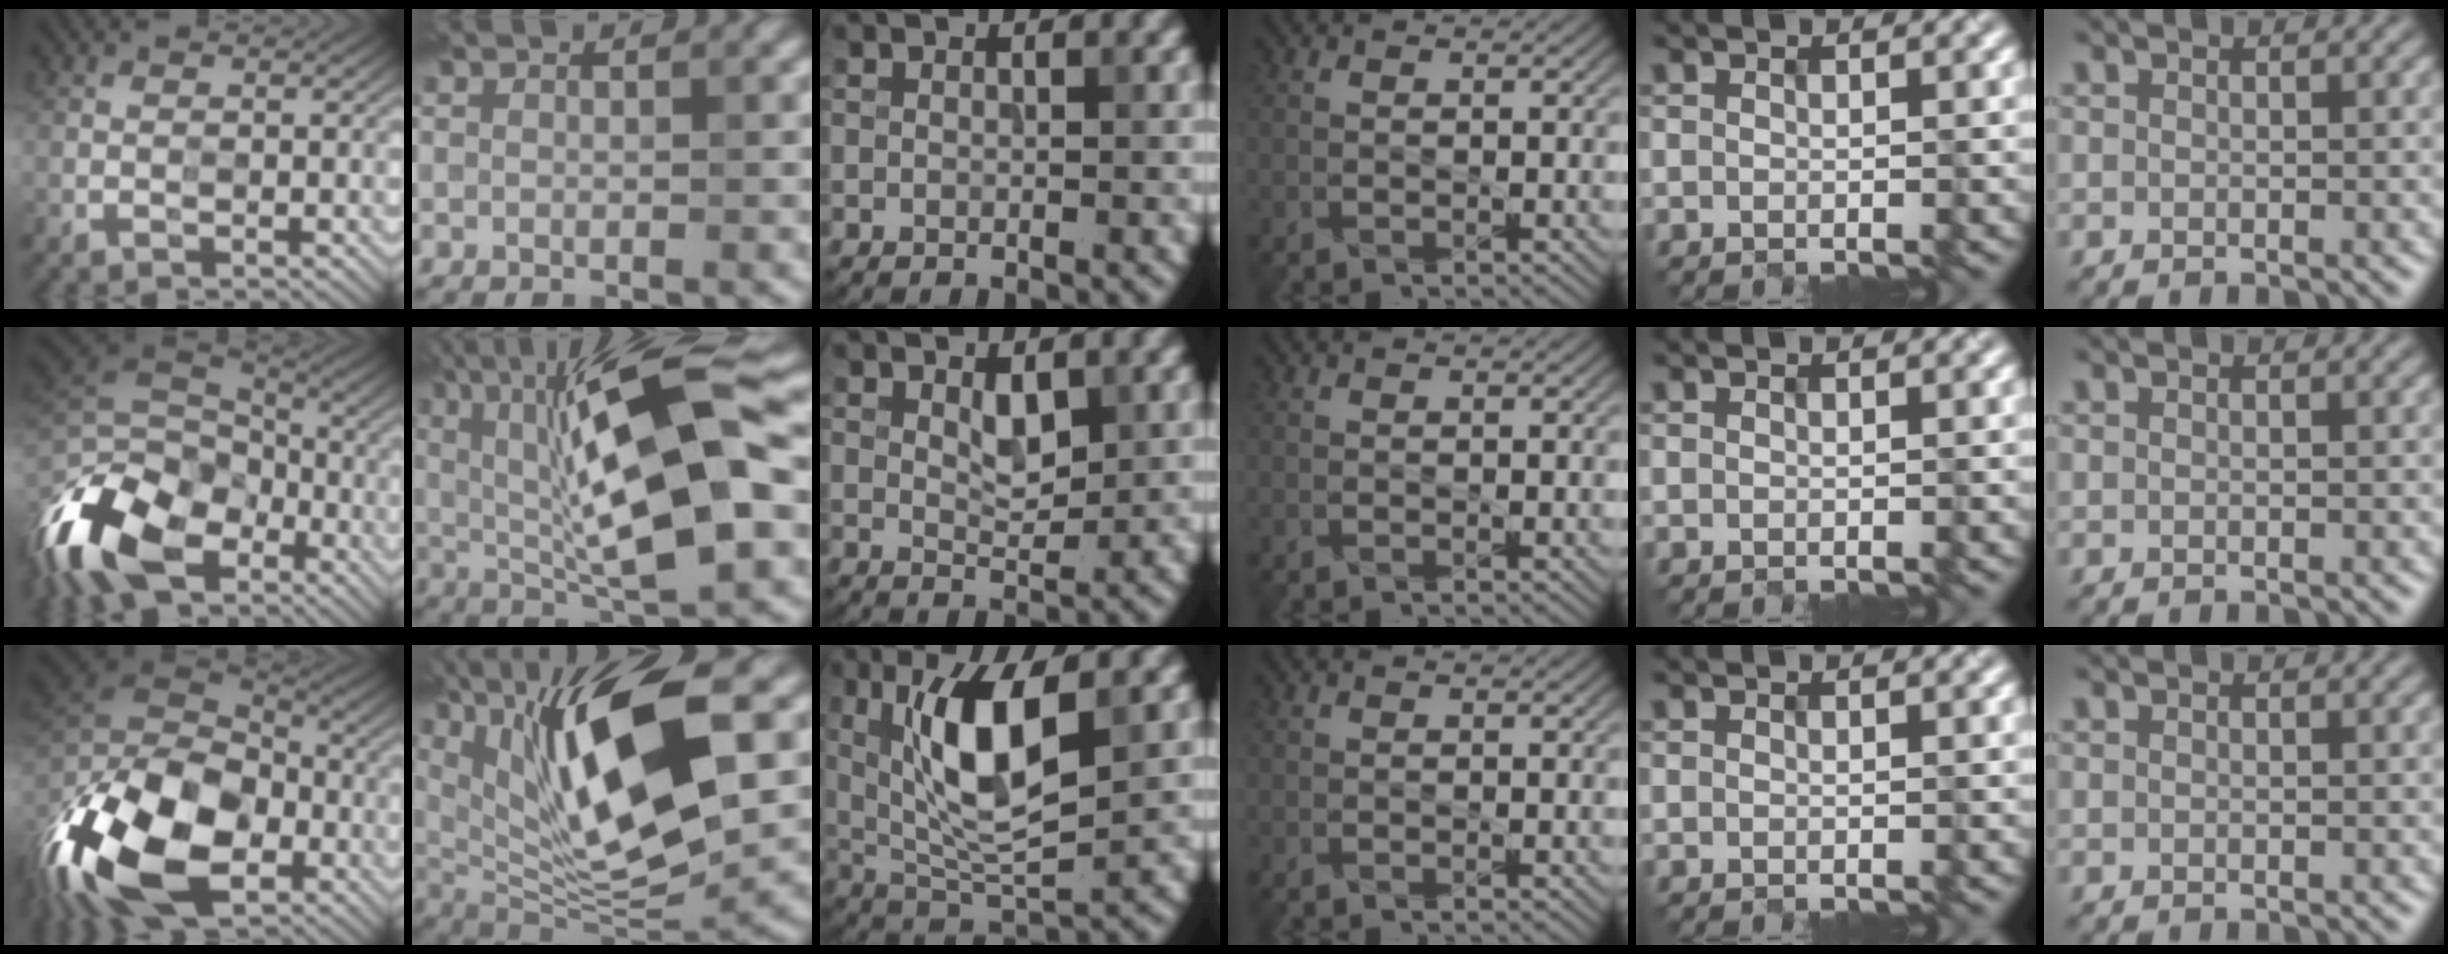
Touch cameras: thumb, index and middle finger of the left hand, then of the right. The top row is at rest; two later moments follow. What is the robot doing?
{"motion": "extract", "object": "pen cap and body"}